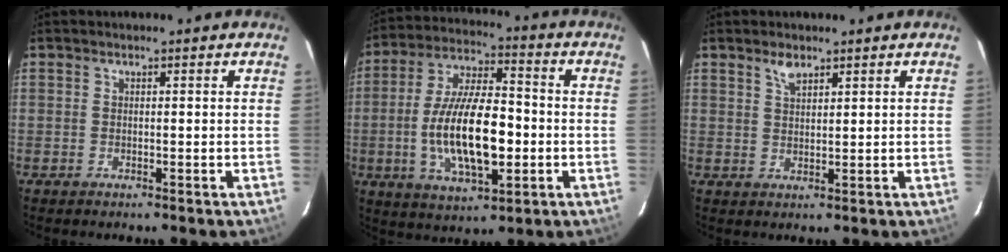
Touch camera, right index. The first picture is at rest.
{"total": 17.0, "force": [-3.0, 6.6, 15.3], "torque": [-0.297, -0.002, -0.048]}
{"total": 2.6, "force": [2.0, 1.2, 1.3], "torque": [-0.023, 0.002, 0.038]}